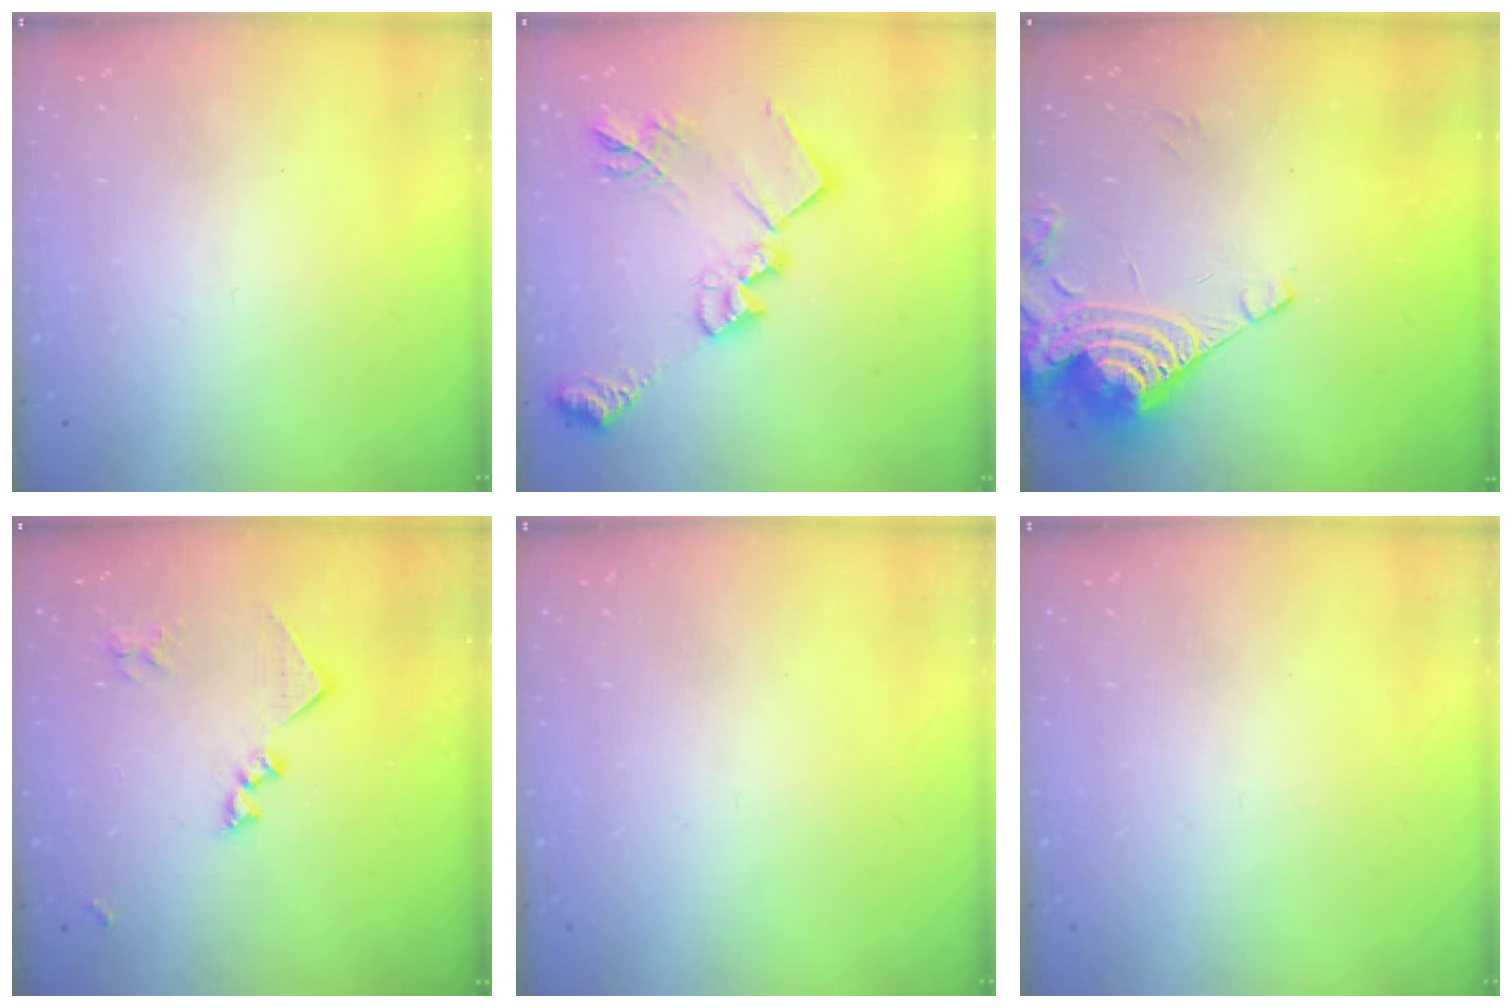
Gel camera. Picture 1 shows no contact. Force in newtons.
{"total": 20.0, "press": 19.9, "slide": 1.3}
{"total": 13.5, "press": 13.5, "slide": 1.1}
{"total": 12.7, "press": 12.7, "slide": 0.6}
{"total": 0.0}
{"total": 0.0}